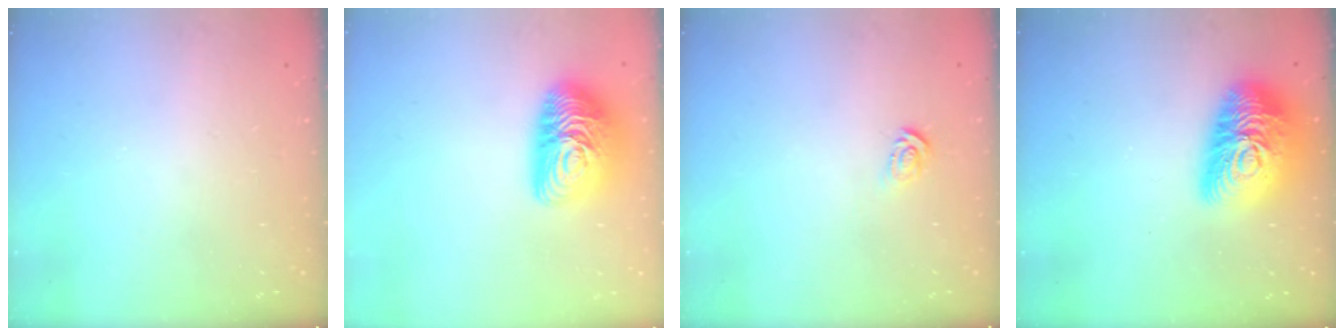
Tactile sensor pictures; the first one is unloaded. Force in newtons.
{"total": 15.8, "press": 15.8, "slide": 0.8}
{"total": 3.1, "press": 3.1, "slide": 0.0}
{"total": 18.7, "press": 18.6, "slide": 1.0}